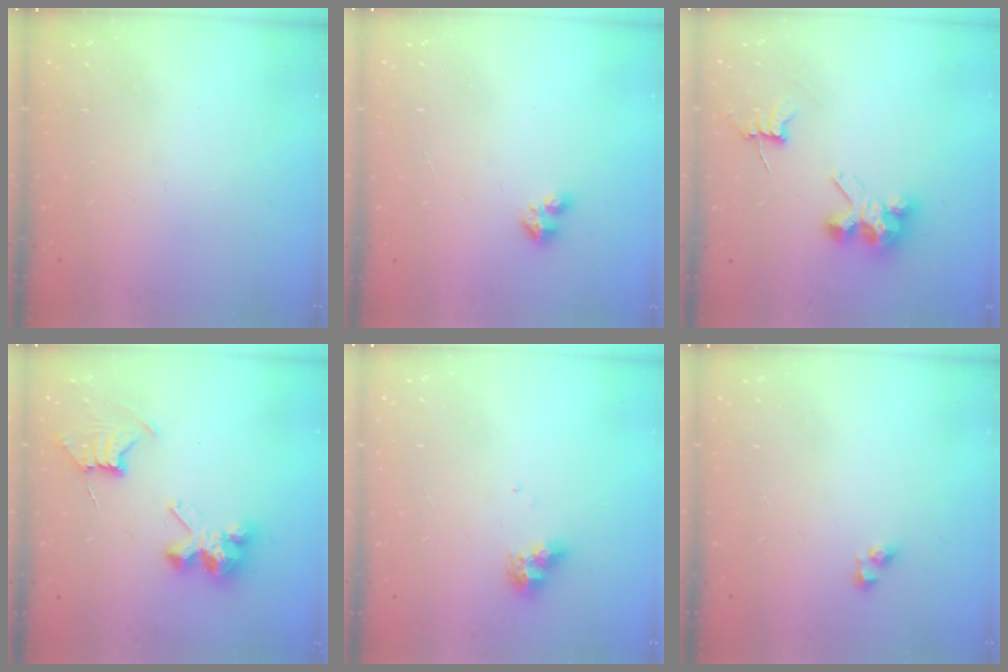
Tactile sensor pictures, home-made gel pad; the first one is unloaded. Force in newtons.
{"total": 2.7, "press": 2.7, "slide": 0.3}
{"total": 6.9, "press": 6.9, "slide": 0.5}
{"total": 8.9, "press": 8.8, "slide": 0.7}
{"total": 8.8, "press": 8.7, "slide": 0.9}
{"total": 3.8, "press": 3.8, "slide": 0.2}